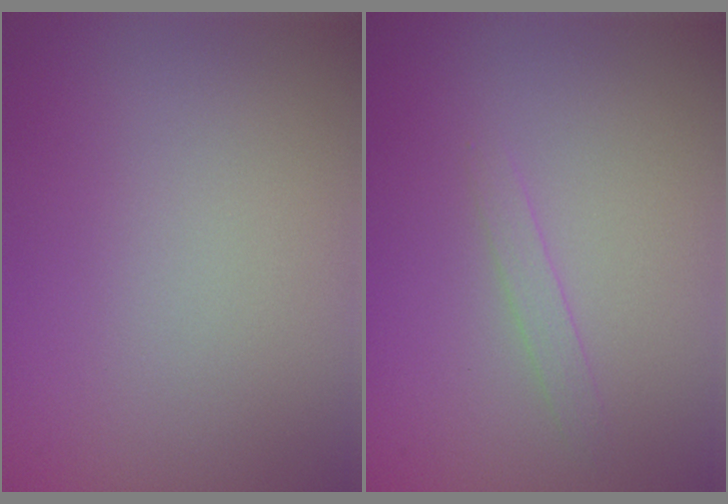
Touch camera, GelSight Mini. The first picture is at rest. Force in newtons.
{"total": 0.9, "press": 0.9, "slide": 0.2}